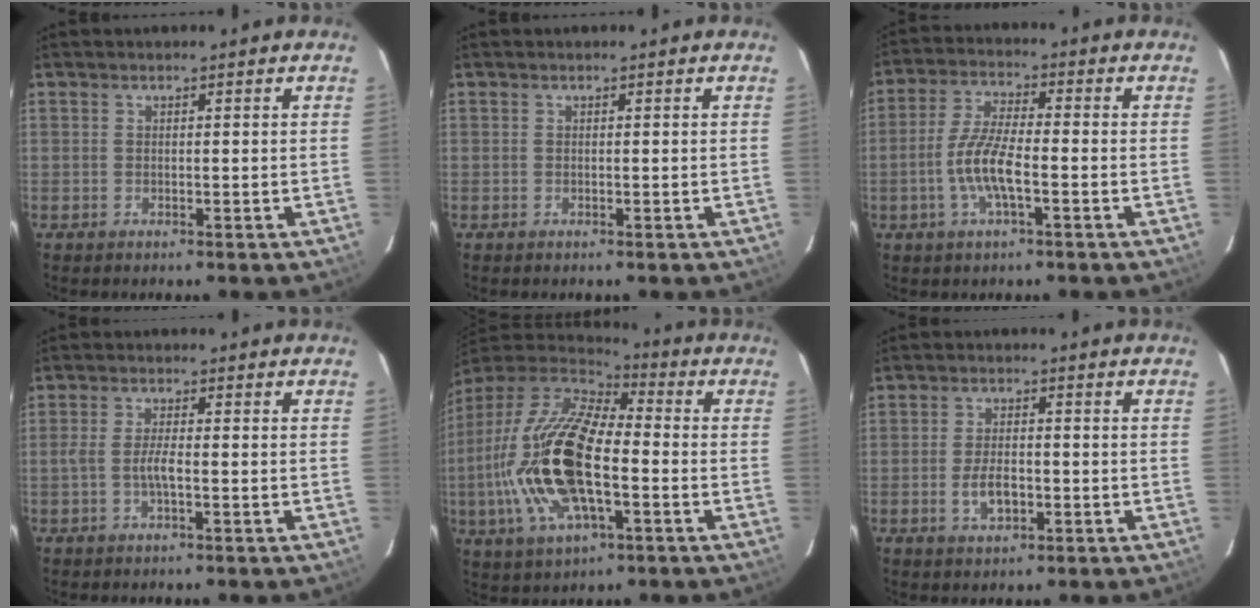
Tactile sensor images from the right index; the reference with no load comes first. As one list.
[{"total": 0.0}, {"total": 8.4, "force": [-2.6, 2.0, 7.8], "torque": [-0.161, 0.003, -0.053]}, {"total": 3.0, "force": [-1.0, 0.3, 2.8], "torque": [-0.057, 0.004, -0.019]}, {"total": 23.4, "force": [-4.4, 9.9, 20.8], "torque": [-0.436, -0.017, -0.085]}, {"total": 5.1, "force": [-1.6, 2.6, 4.1], "torque": [-0.083, 0.001, -0.026]}]